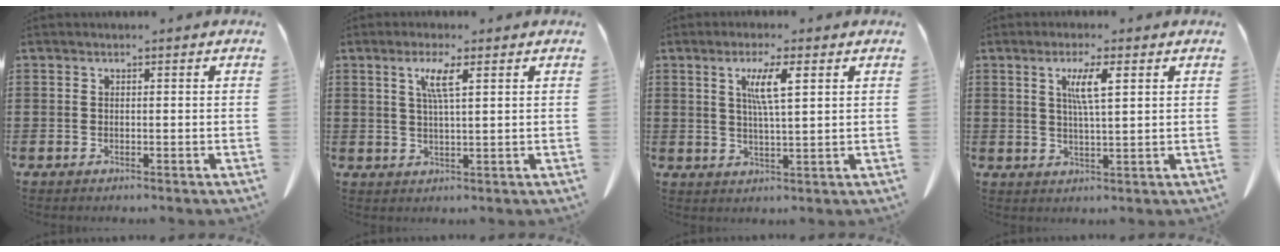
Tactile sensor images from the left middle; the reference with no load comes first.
{"total": 4.2, "force": [1.8, 0.3, 3.8], "torque": [-0.079, 0.002, 0.028]}
{"total": 5.5, "force": [2.2, 0.6, 5.0], "torque": [-0.103, 0.004, 0.034]}
{"total": 4.8, "force": [1.9, 0.5, 4.4], "torque": [-0.090, 0.004, 0.028]}